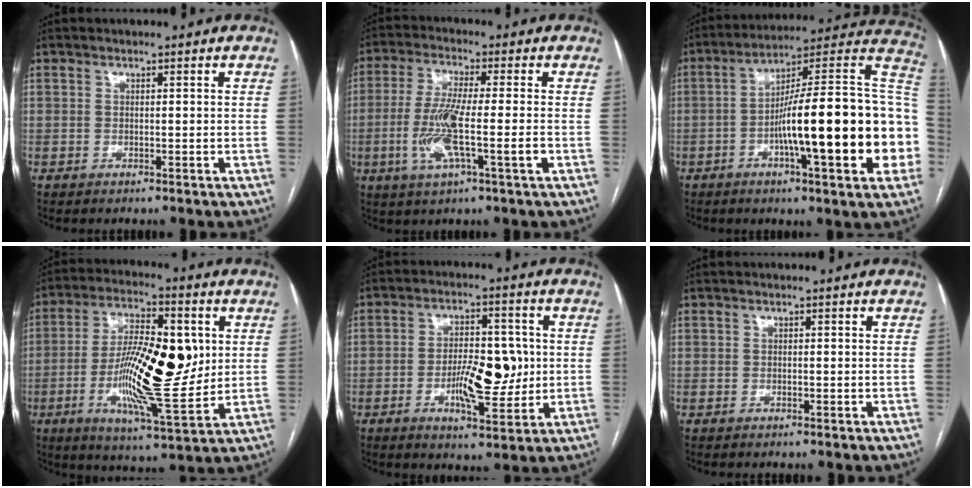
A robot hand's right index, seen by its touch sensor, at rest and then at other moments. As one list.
[{"total": 9.8, "force": [-2.3, 0.7, 9.5], "torque": [-0.191, -0.010, -0.046]}, {"total": 25.8, "force": [-4.4, 3.1, 25.2], "torque": [-0.282, 0.022, -0.072]}, {"total": 17.5, "force": [0.3, 4.4, 16.9], "torque": [-0.309, 0.005, 0.003]}, {"total": 10.0, "force": [-1.2, 3.7, 9.2], "torque": [-0.154, 0.007, -0.015]}, {"total": 0.0}]